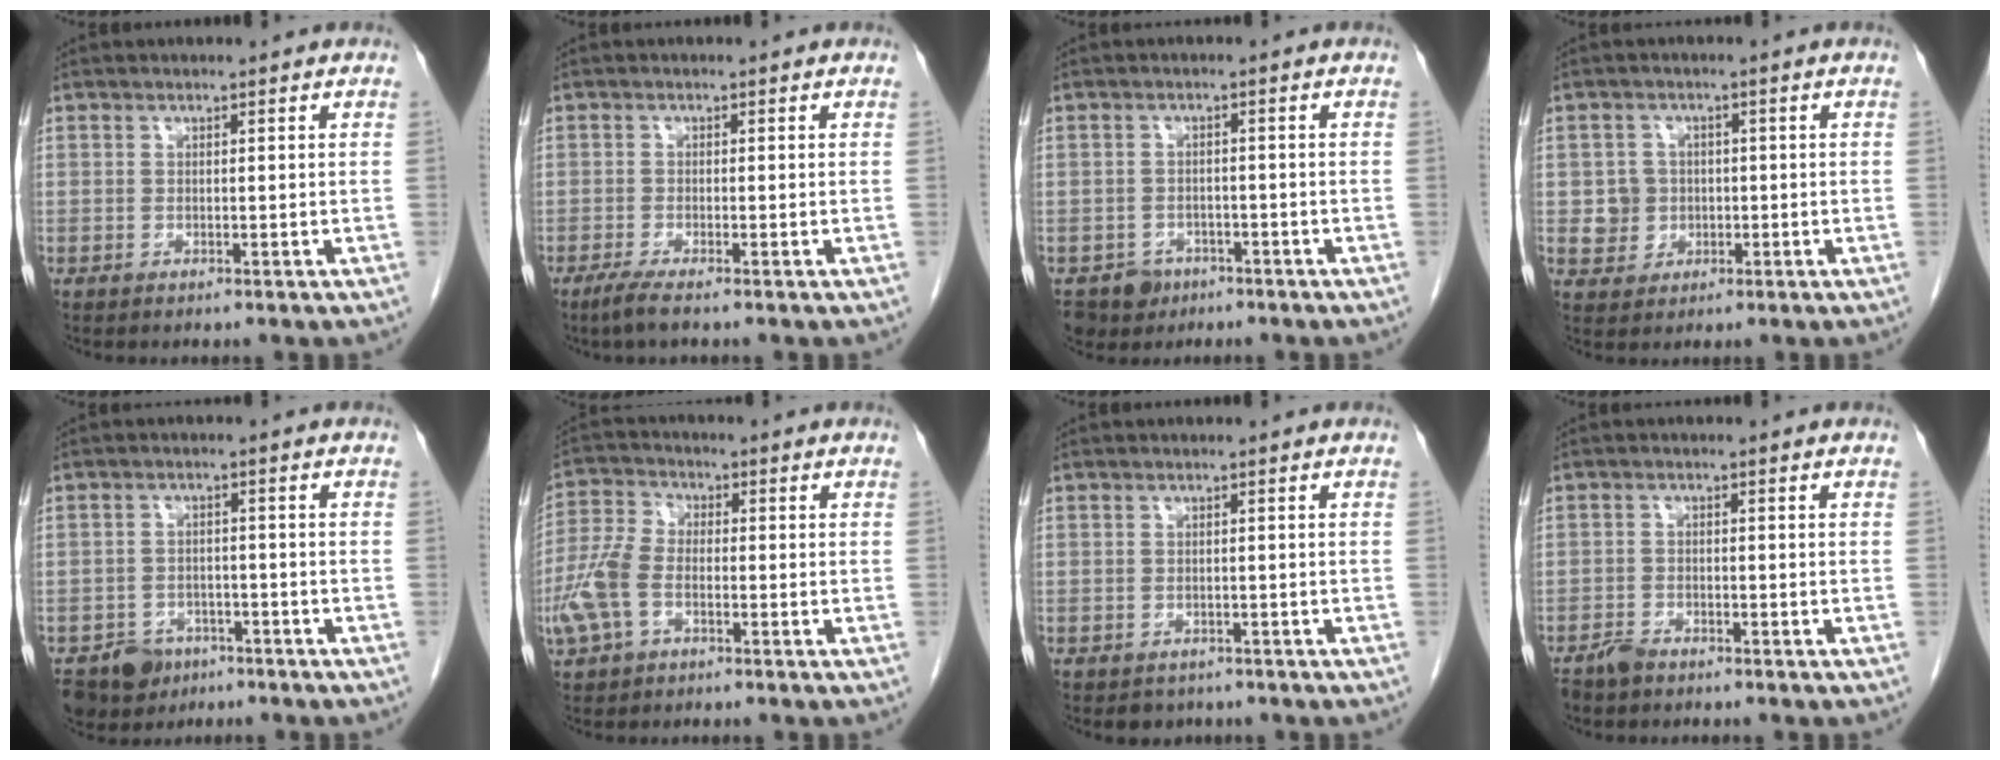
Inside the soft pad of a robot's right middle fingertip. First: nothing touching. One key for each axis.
{"total": 2.3, "fx": -1.7, "fy": -0.1, "fz": 1.6, "tx": -0.041, "ty": -0.008, "tz": -0.037}
{"total": 4.1, "fx": -2.6, "fy": 3.1, "fz": 0.3, "tx": -0.001, "ty": 0.005, "tz": -0.039}
{"total": 3.9, "fx": -0.1, "fy": 3.8, "fz": 0.6, "tx": -0.006, "ty": 0.011, "tz": 0.004}
{"total": 6.1, "fx": -4.2, "fy": 4.3, "fz": 1.3, "tx": -0.021, "ty": 0.004, "tz": -0.064}
{"total": 7.5, "fx": -2.5, "fy": 4.4, "fz": 5.5, "tx": -0.153, "ty": 0.007, "tz": -0.055}
{"total": 2.4, "fx": -1.9, "fy": 1.5, "fz": 0.2, "tx": -0.007, "ty": 0.004, "tz": -0.025}
{"total": 2.1, "fx": -1.9, "fy": 0.7, "fz": 0.7, "tx": -0.019, "ty": -0.002, "tz": -0.033}